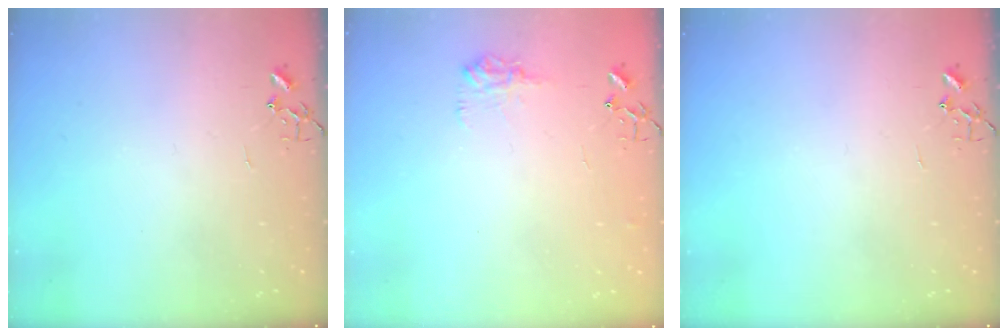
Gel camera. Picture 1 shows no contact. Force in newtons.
{"total": 9.2, "press": 9.2, "slide": 0.3}
{"total": 0.0}